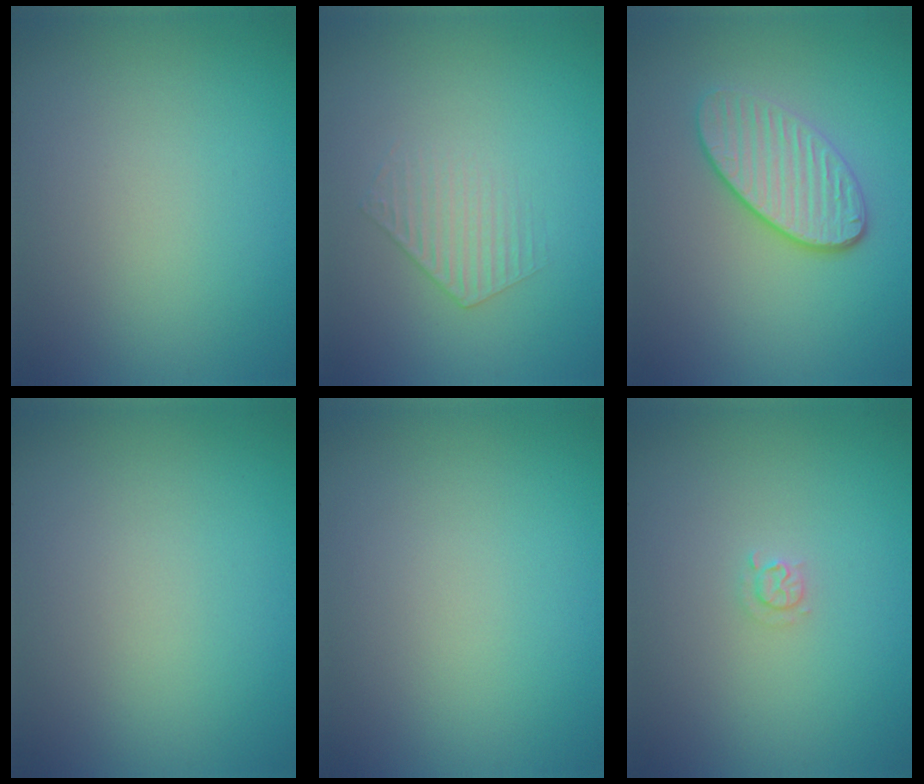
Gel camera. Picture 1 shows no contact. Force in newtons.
{"total": 1.3, "press": 0.6, "slide": 1.2}
{"total": 3.9, "press": 3.3, "slide": 2.1}
{"total": 0.0}
{"total": 0.0}
{"total": 0.9, "press": 0.9, "slide": 0.1}